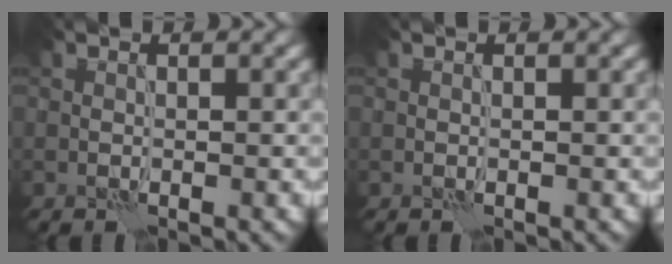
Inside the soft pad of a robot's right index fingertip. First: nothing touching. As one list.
[{"total": 0.0}]